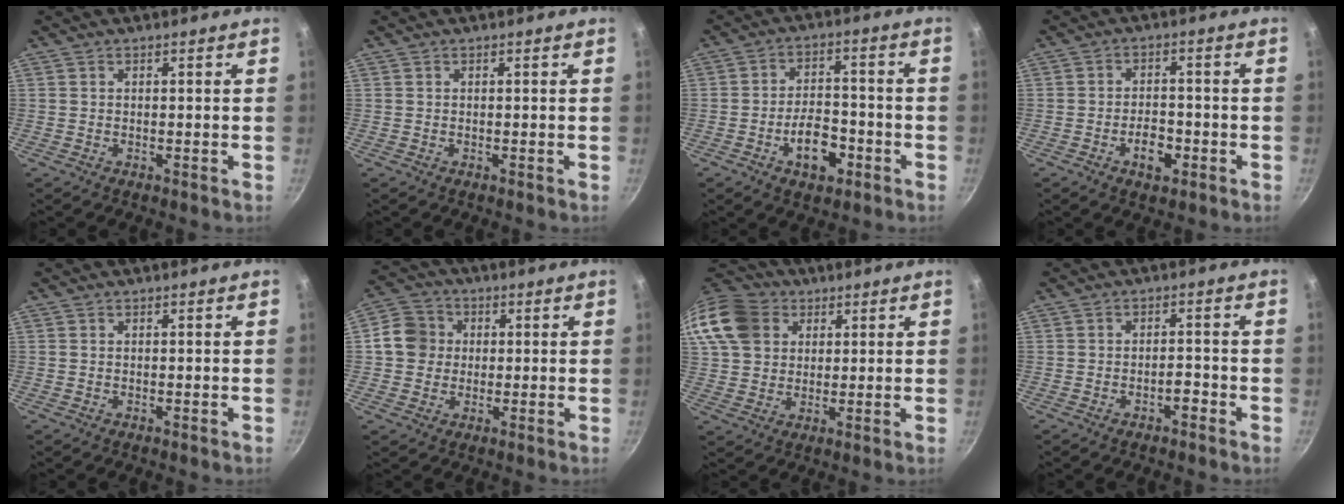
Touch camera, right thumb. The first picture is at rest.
{"total": 0.0}
{"total": 8.8, "force": [-3.8, 5.0, 6.2], "torque": [-0.079, 0.026, -0.062]}
{"total": 5.6, "force": [-2.3, 3.2, 3.9], "torque": [-0.046, 0.017, -0.038]}
{"total": 0.0}
{"total": 7.8, "force": [0.8, 7.2, 3.0], "torque": [-0.021, 0.011, -0.003]}
{"total": 16.3, "force": [6.0, 12.9, 7.8], "torque": [-0.164, 0.015, 0.108]}
{"total": 2.4, "force": [-1.5, 1.1, 1.6], "torque": [-0.016, 0.018, -0.024]}